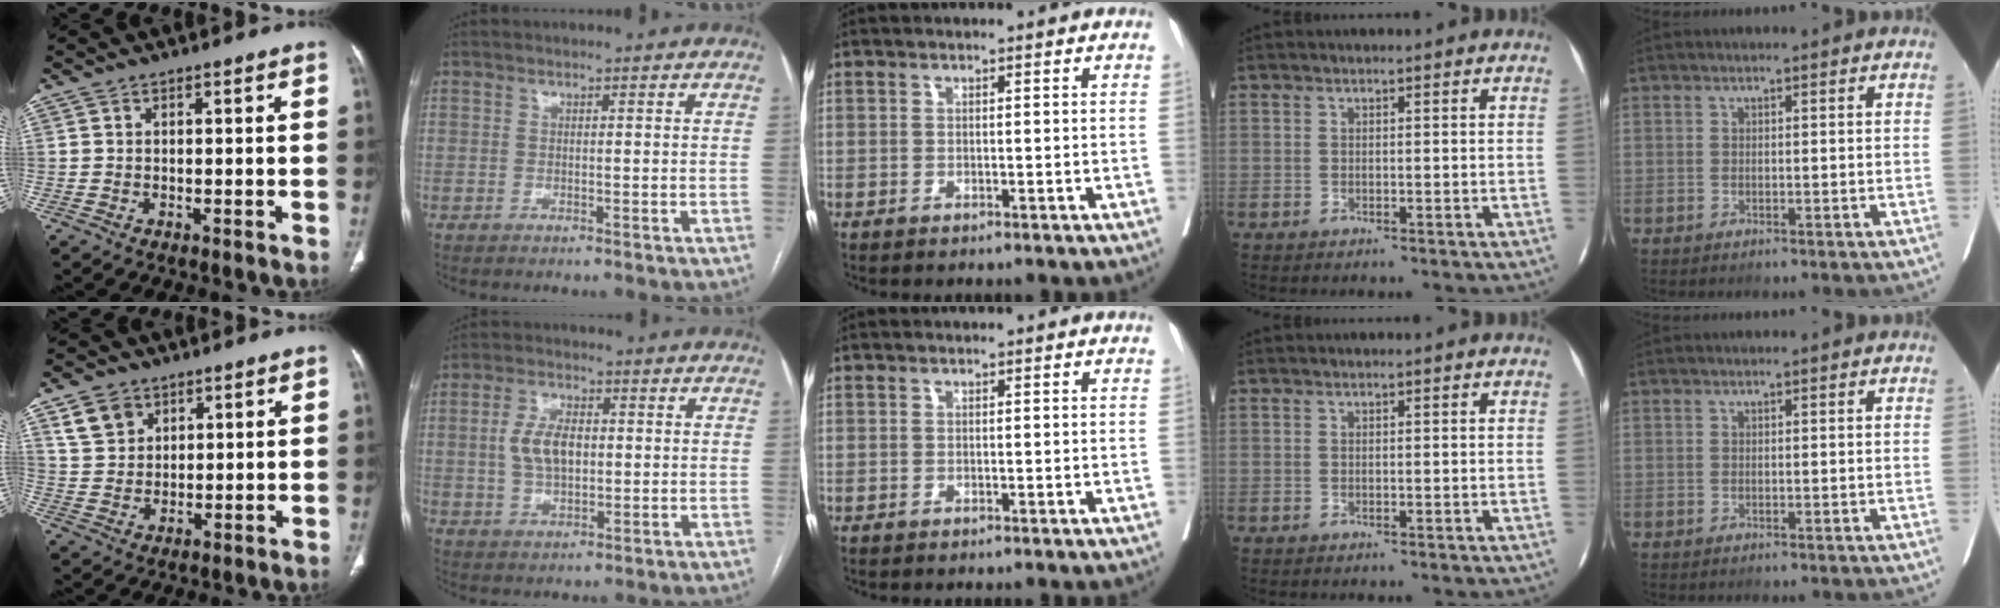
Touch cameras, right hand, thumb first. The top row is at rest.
{"thumb": {"total": 6.4, "force": [3.7, 4.7, 2.4], "torque": [-0.027, -0.014, 0.076]}, "index": {"total": 6.7, "force": [0.5, 3.6, 5.6], "torque": [-0.117, 0.012, 0.012]}}